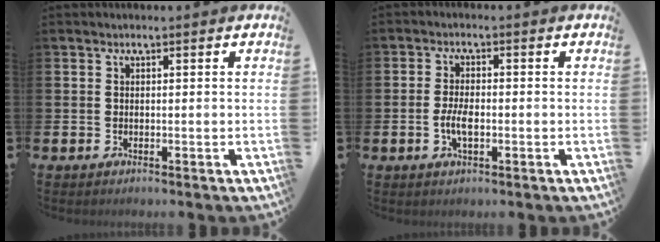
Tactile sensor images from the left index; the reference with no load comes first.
{"total": 3.3, "force": [-0.7, 1.4, 2.9], "torque": [-0.055, -0.002, -0.015]}